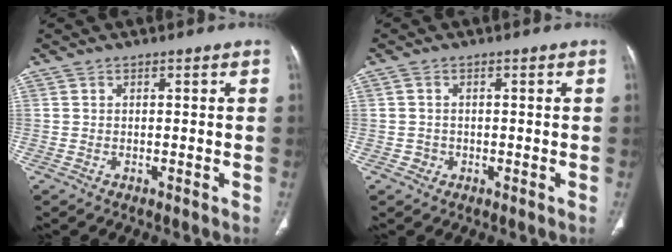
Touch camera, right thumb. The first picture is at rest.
{"total": 1.6, "force": [-0.4, 1.5, 0.2], "torque": [0.002, 0.006, -0.009]}